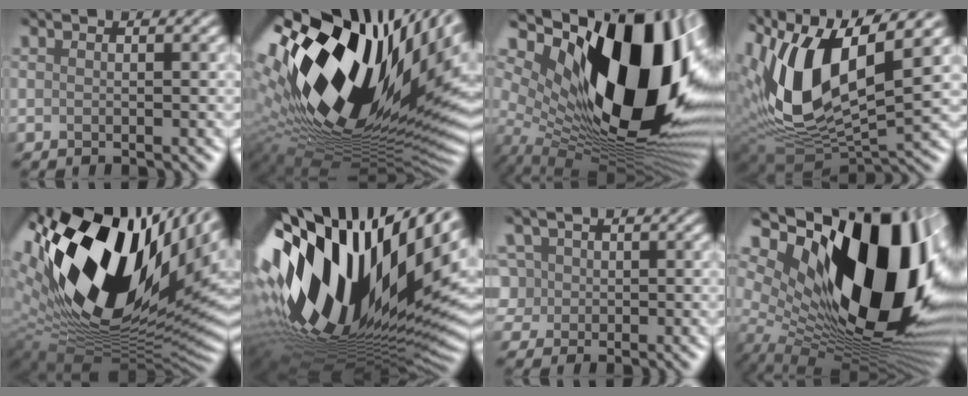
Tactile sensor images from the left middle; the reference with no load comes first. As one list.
[{"total": 21.2, "force": [6.1, 10.2, 17.6], "torque": [-0.313, -0.006, 0.112]}, {"total": 17.2, "force": [4.5, 8.5, 14.3], "torque": [-0.217, -0.008, 0.082]}, {"total": 12.0, "force": [3.5, 5.7, 10.0], "torque": [-0.215, 0.003, 0.069]}, {"total": 20.0, "force": [6.7, 10.7, 15.6], "torque": [-0.299, 0.004, 0.127]}, {"total": 19.5, "force": [4.6, 9.0, 16.6], "torque": [-0.301, 0.003, 0.077]}, {"total": 4.5, "force": [0.1, 4.3, 1.2], "torque": [-0.024, 0.035, -0.021]}, {"total": 18.7, "force": [5.5, 9.6, 15.1], "torque": [-0.239, 0.005, 0.107]}]